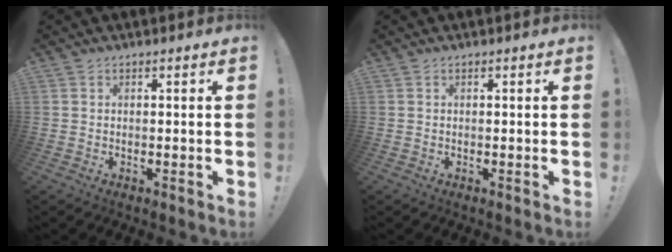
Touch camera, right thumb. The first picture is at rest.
{"total": 0.0}